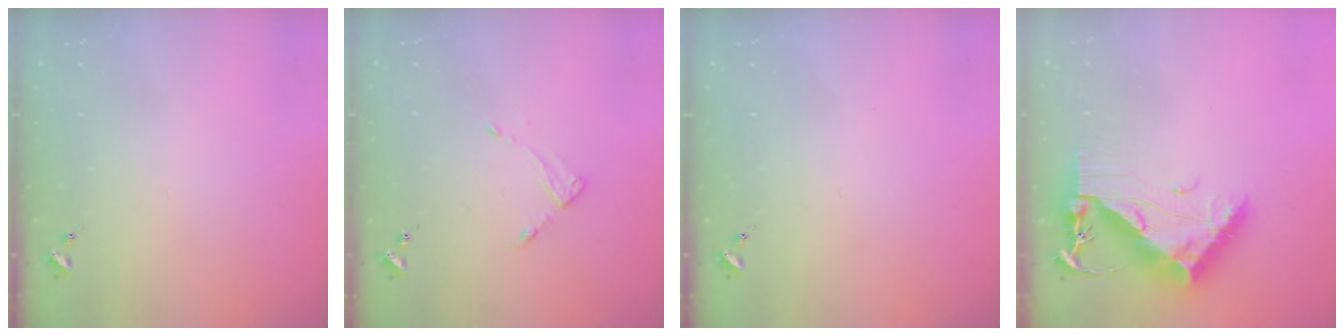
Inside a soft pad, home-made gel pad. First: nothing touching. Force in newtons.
{"total": 4.1, "press": 4.1, "slide": 0.4}
{"total": 0.0}
{"total": 13.2, "press": 13.2, "slide": 1.2}